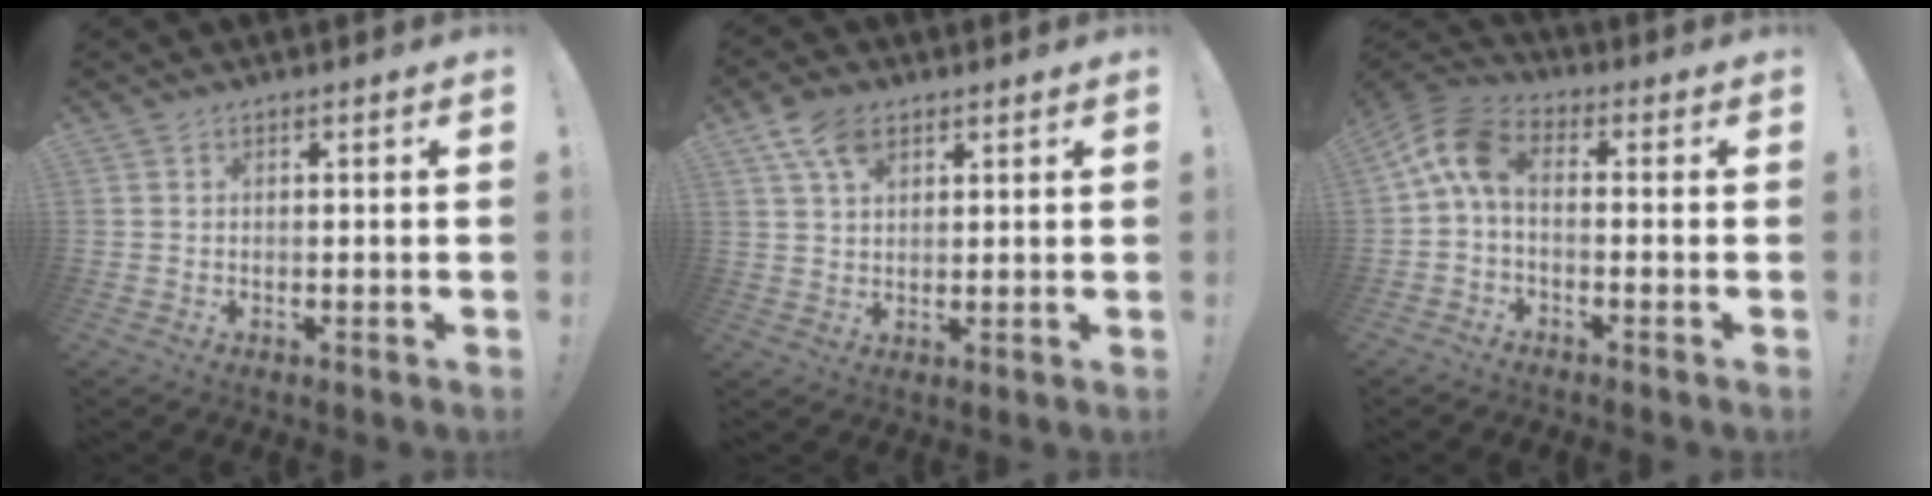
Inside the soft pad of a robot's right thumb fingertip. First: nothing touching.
{"total": 7.5, "force": [4.1, 4.4, 4.4], "torque": [-0.071, -0.011, 0.078]}
{"total": 9.3, "force": [0.9, 4.9, 7.8], "torque": [-0.160, 0.006, 0.023]}